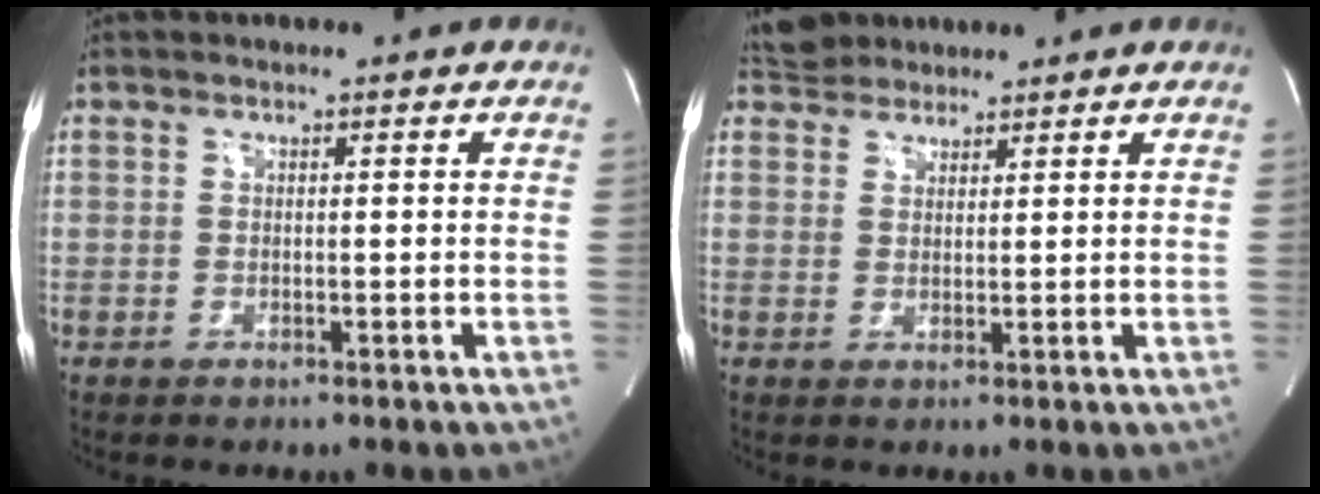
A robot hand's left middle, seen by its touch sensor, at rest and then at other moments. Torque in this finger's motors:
{"motor_torque": [0.28, -0.23, -0.12, -0.01]}